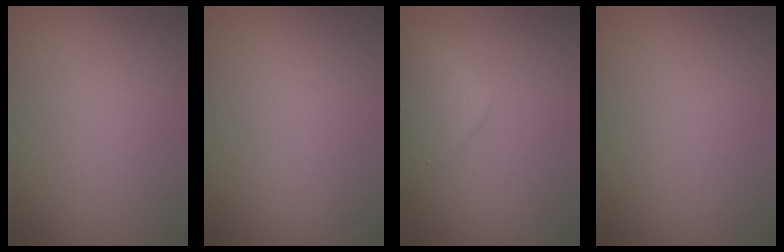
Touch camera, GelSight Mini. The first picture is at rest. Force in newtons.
{"total": 0.0}
{"total": 4.0, "press": 4.0, "slide": 0.1}
{"total": 0.0}